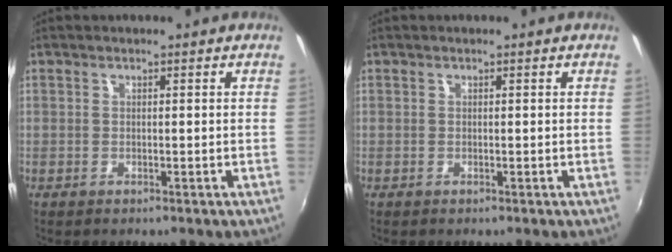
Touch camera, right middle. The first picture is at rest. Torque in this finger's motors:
{"motor_torque": [0.24, -0.21, 0.09, 0.01]}